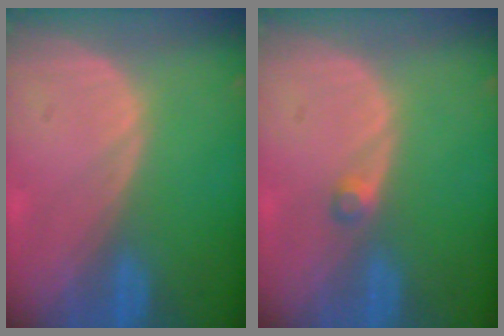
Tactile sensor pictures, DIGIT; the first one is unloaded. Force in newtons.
{"total": 1.5, "press": 1.2, "slide": 0.8}